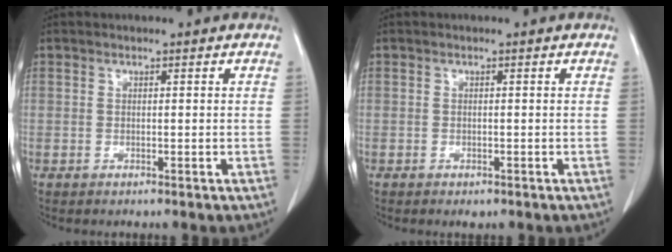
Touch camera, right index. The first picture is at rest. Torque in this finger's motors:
{"motor_torque": [0.27, -0.23, 0.00, 0.01]}